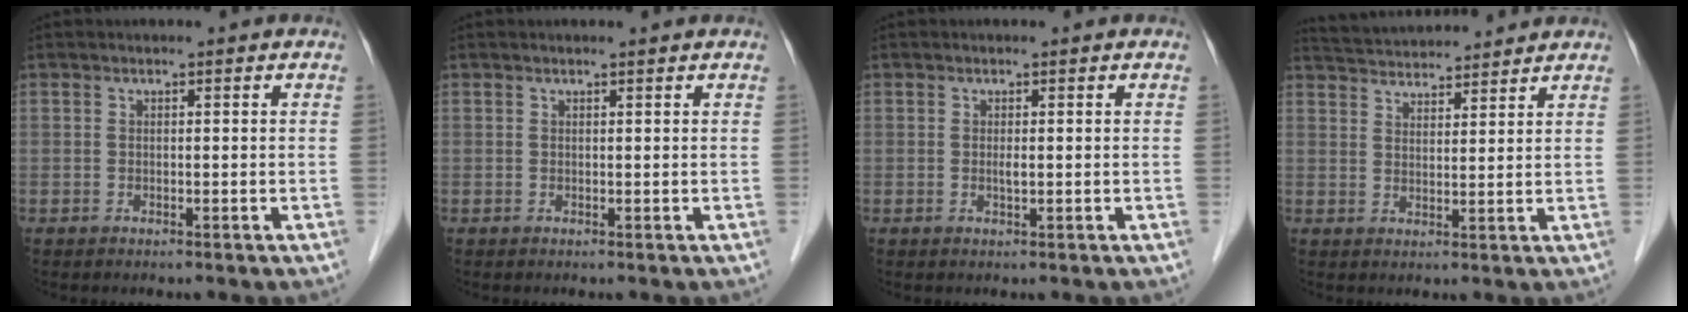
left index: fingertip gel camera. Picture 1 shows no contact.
{"total": 0.9, "force": [0.8, -0.1, 0.3], "torque": [-0.012, 0.002, 0.016]}
{"total": 0.8, "force": [0.1, 0.1, 0.8], "torque": [-0.018, -0.003, 0.001]}
{"total": 10.1, "force": [9.8, 1.1, 2.2], "torque": [-0.045, 0.030, 0.151]}